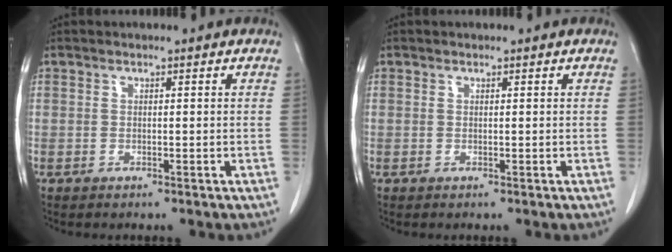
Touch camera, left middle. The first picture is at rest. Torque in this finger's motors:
{"motor_torque": [-0.33, 0.08, -0.12, -0.01]}